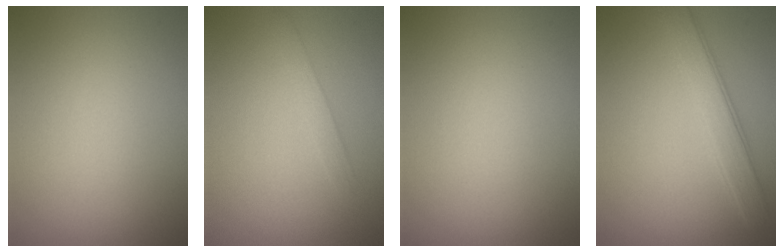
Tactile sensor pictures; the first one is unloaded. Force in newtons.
{"total": 1.3, "press": 1.3, "slide": 0.1}
{"total": 0.0}
{"total": 3.7, "press": 3.7, "slide": 0.0}